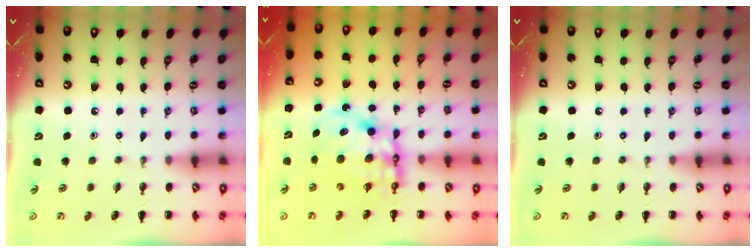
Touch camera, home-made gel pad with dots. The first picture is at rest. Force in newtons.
{"total": 12.2, "press": 11.8, "slide": 3.3}
{"total": 0.0}